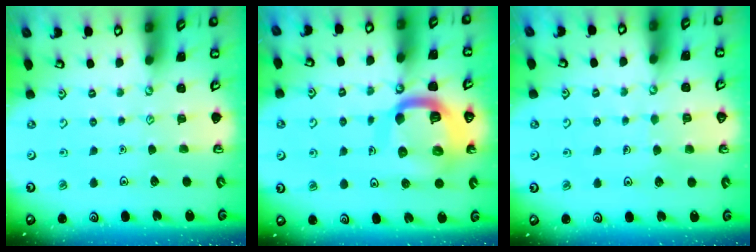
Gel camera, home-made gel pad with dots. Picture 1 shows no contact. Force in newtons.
{"total": 15.6, "press": 15.5, "slide": 1.7}
{"total": 4.8, "press": 4.8, "slide": 0.3}